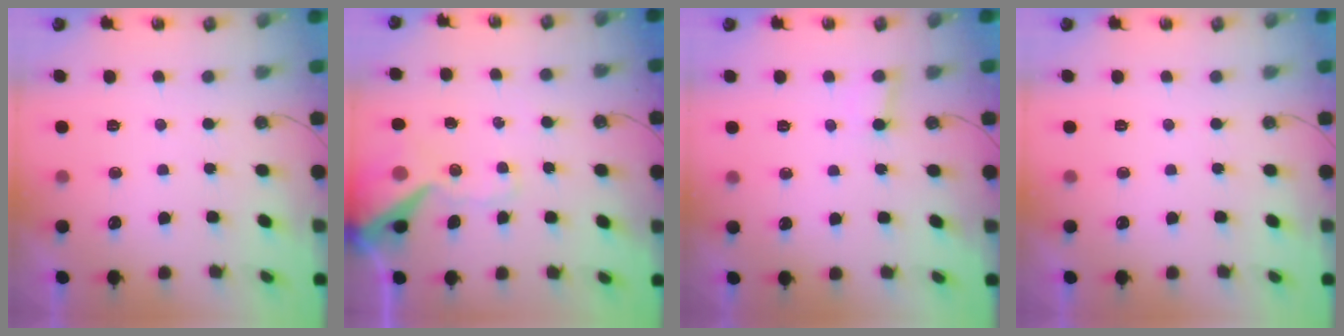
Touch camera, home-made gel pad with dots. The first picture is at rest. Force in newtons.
{"total": 12.4, "press": 12.3, "slide": 1.6}
{"total": 3.6, "press": 3.6, "slide": 0.3}
{"total": 0.0}